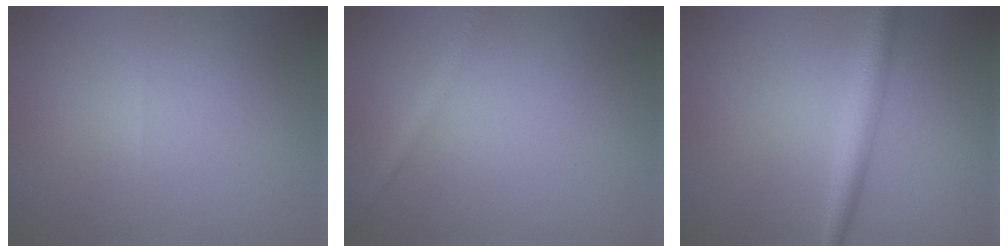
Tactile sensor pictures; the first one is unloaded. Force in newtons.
{"total": 1.5, "press": 1.5, "slide": 0.1}
{"total": 2.9, "press": 2.9, "slide": 0.1}